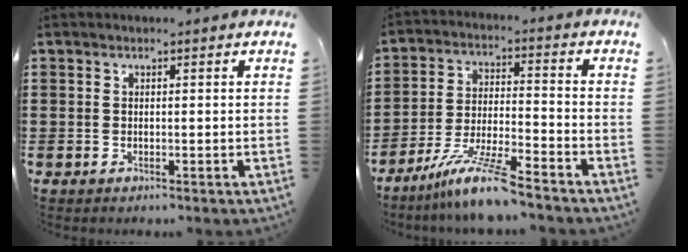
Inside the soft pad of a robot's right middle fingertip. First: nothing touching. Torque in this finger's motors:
{"motor_torque": [1.40, -0.74, 0.27, 0.21]}